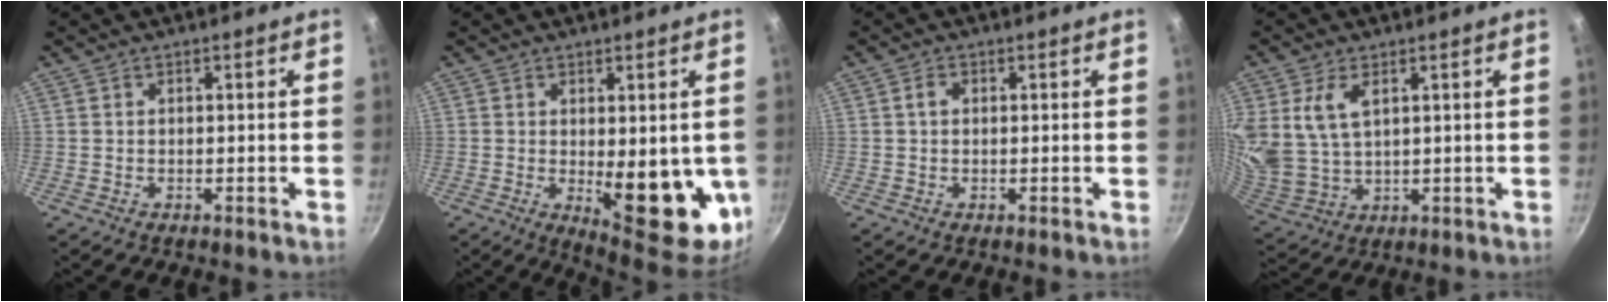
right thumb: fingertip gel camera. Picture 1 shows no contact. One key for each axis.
{"total": 15.4, "fx": -1.6, "fy": 6.4, "fz": 14.0, "tx": -0.151, "ty": -0.026, "tz": -0.005}
{"total": 1.6, "fx": 0.2, "fy": 1.2, "fz": 1.1, "tx": -0.017, "ty": 0.006, "tz": 0.003}
{"total": 10.6, "fx": 3.9, "fy": 6.5, "fz": 7.4, "tx": -0.141, "ty": -0.027, "tz": 0.088}